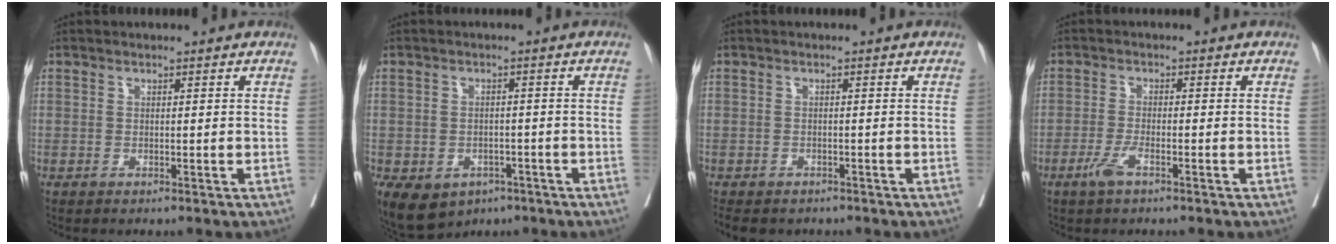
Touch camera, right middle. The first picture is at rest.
{"total": 9.1, "force": [-4.9, 6.6, 3.9], "torque": [-0.082, 0.003, -0.061]}
{"total": 6.8, "force": [-5.3, 3.5, 2.3], "torque": [-0.042, -0.005, -0.072]}
{"total": 2.8, "force": [-1.7, 0.5, 2.2], "torque": [-0.049, -0.002, -0.036]}